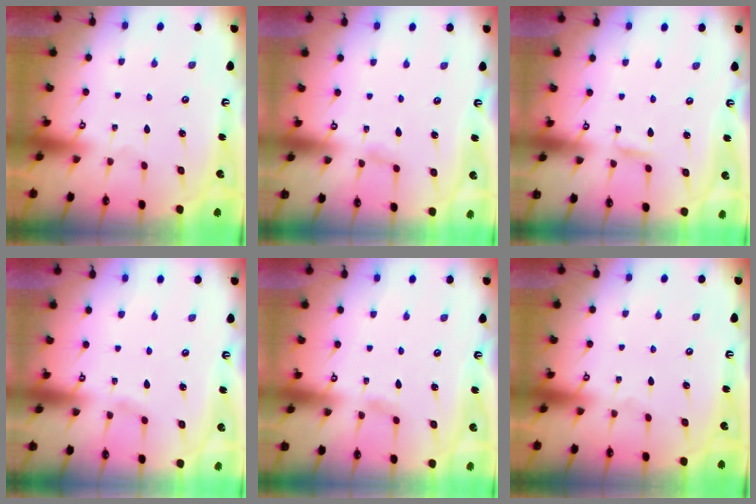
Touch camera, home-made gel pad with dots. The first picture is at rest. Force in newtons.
{"total": 2.6, "press": 2.6, "slide": 0.3}
{"total": 2.5, "press": 2.5, "slide": 0.3}
{"total": 1.3, "press": 1.3, "slide": 0.2}
{"total": 2.1, "press": 2.1, "slide": 0.3}
{"total": 0.0}